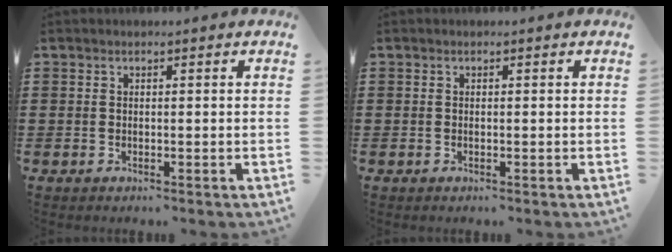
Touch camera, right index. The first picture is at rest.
{"total": 0.0}